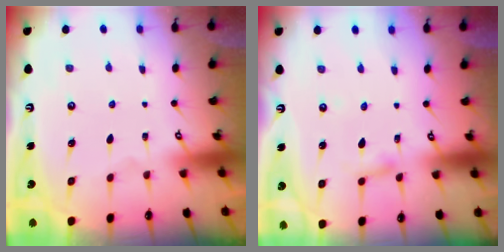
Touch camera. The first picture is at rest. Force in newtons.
{"total": 2.7, "press": 2.7, "slide": 0.3}